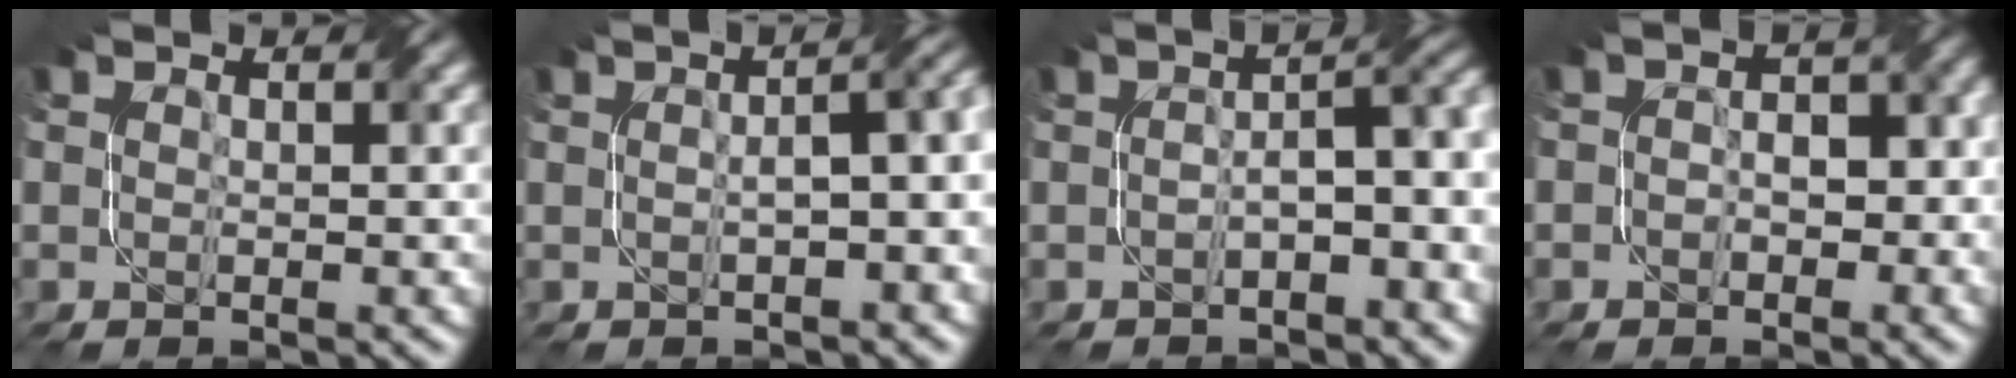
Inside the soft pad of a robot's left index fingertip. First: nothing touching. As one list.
[{"total": 6.4, "force": [0.4, 2.8, 5.7], "torque": [-0.050, 0.023, 0.000]}, {"total": 4.8, "force": [-1.0, 1.6, 4.4], "torque": [-0.060, 0.011, -0.017]}, {"total": 3.4, "force": [-0.5, 2.4, 2.4], "torque": [-0.013, 0.008, -0.013]}]